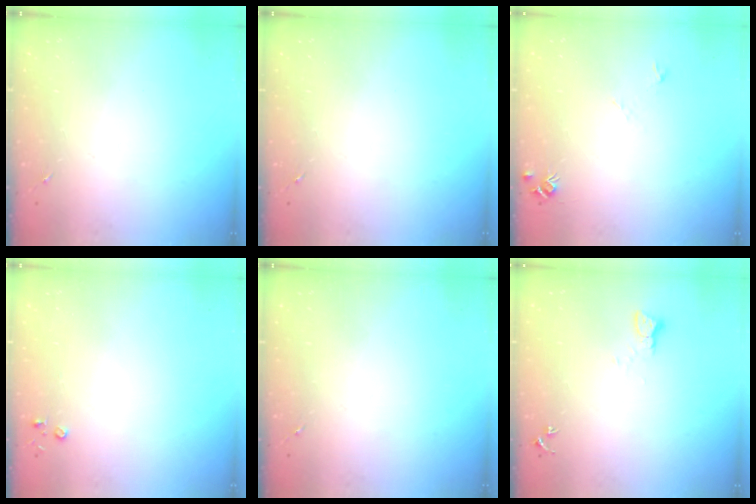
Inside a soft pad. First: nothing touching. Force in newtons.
{"total": 0.0}
{"total": 5.5, "press": 5.5, "slide": 0.7}
{"total": 2.8, "press": 2.8, "slide": 0.3}
{"total": 0.0}
{"total": 2.2, "press": 2.2, "slide": 0.2}